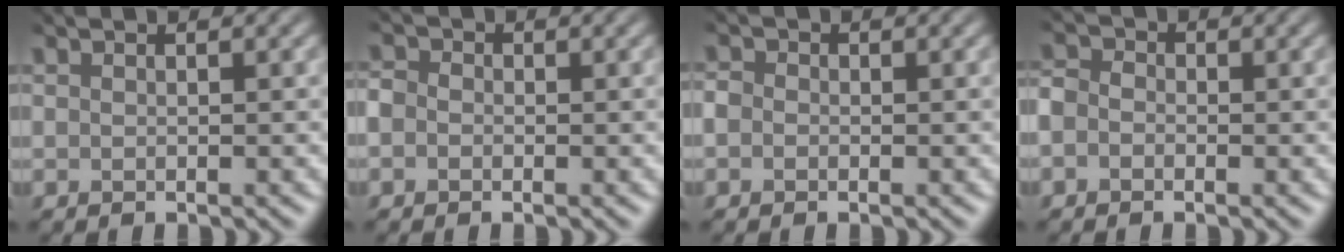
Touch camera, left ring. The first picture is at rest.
{"total": 2.8, "force": [-2.3, -0.2, -1.7], "torque": [0.008, -0.016, -0.030]}
{"total": 2.7, "force": [-2.1, -0.5, -1.6], "torque": [0.005, -0.014, -0.023]}
{"total": 3.2, "force": [-2.7, -0.2, -1.8], "torque": [0.010, -0.014, -0.039]}